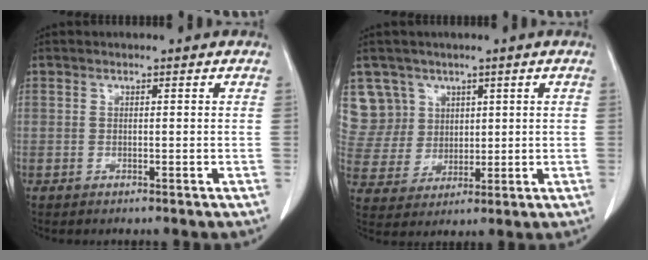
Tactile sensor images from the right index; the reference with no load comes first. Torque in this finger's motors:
{"motor_torque": [-0.40, 0.37, -0.19, -0.04]}